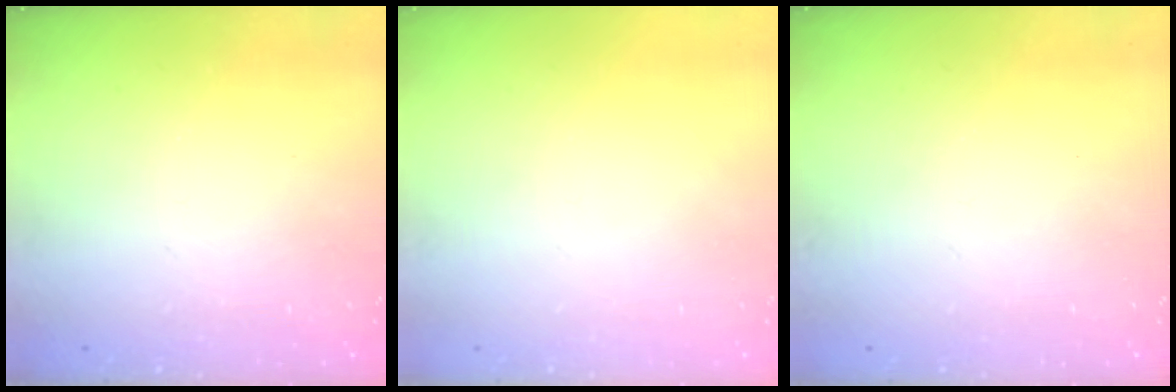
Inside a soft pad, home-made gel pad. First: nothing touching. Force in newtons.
{"total": 0.0}
{"total": 0.0}